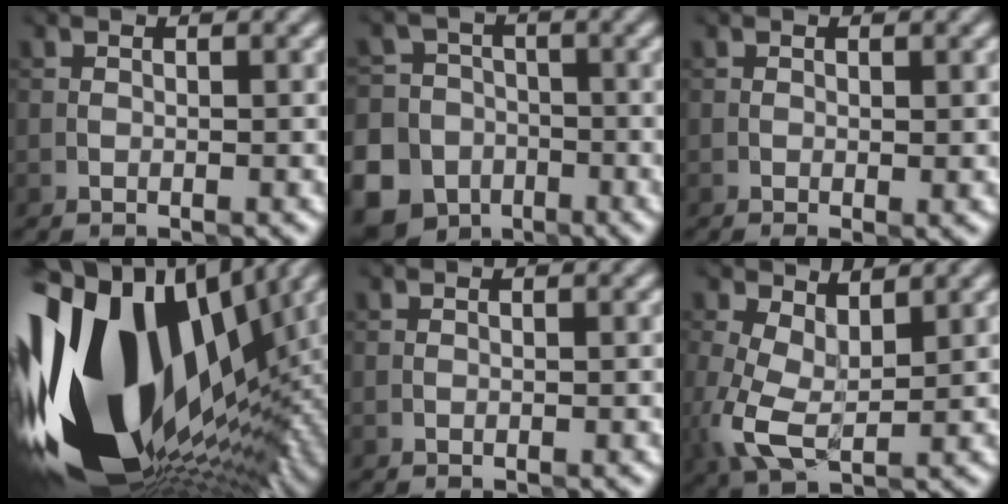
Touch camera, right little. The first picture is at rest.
{"total": 14.2, "force": [-8.0, 11.5, 2.4], "torque": [-0.079, -0.065, -0.133]}
{"total": 1.2, "force": [-0.1, 0.5, 1.1], "torque": [-0.019, -0.004, -0.002]}
{"total": 19.2, "force": [-0.6, 11.7, 15.2], "torque": [-0.315, -0.039, 0.001]}
{"total": 0.0}
{"total": 5.0, "force": [0.8, 3.0, 3.8], "torque": [-0.104, -0.005, 0.018]}